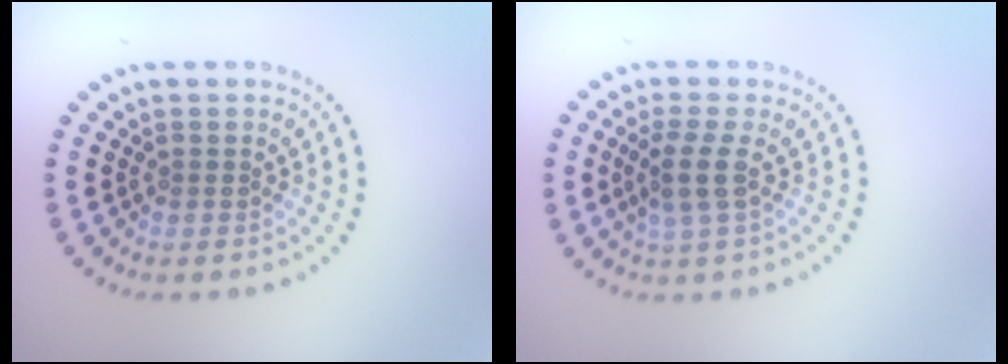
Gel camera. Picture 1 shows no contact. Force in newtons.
{"total": 2.4, "press": 2.0, "slide": 1.4}